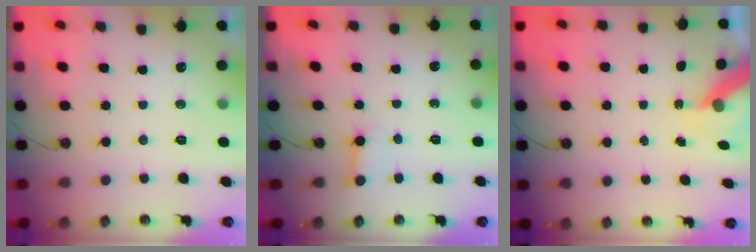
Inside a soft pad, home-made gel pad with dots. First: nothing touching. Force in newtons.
{"total": 3.0, "press": 2.9, "slide": 0.5}
{"total": 7.1, "press": 7.1, "slide": 0.9}